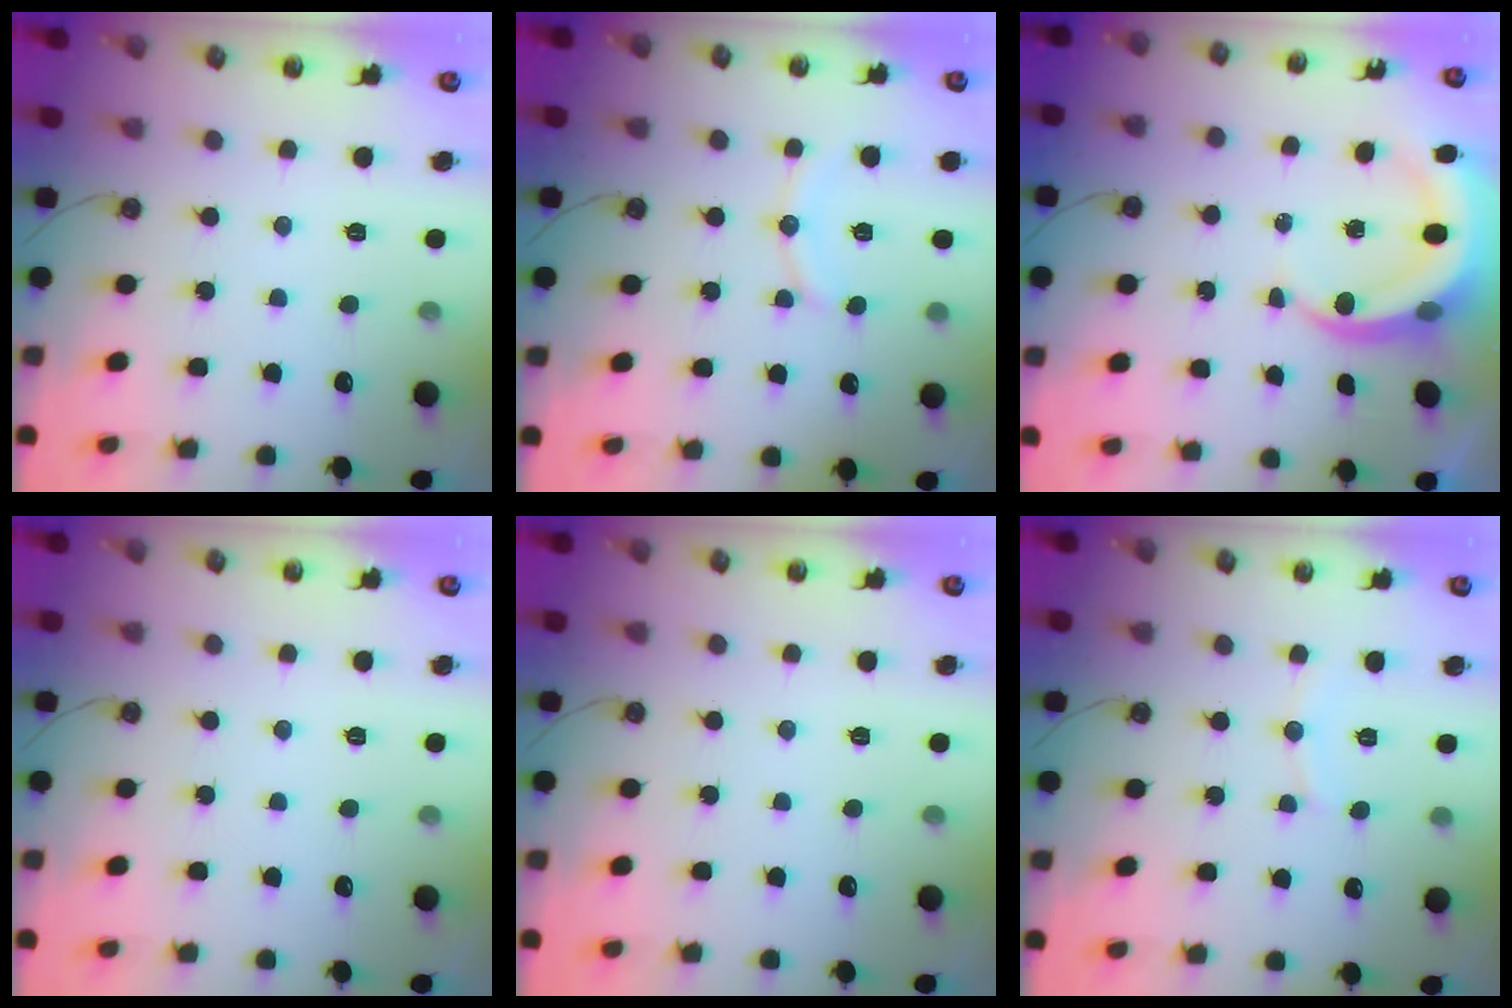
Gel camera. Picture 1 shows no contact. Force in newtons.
{"total": 8.1, "press": 7.8, "slide": 2.2}
{"total": 6.8, "press": 6.7, "slide": 0.6}
{"total": 0.0}
{"total": 0.0}
{"total": 5.6, "press": 5.6, "slide": 0.4}